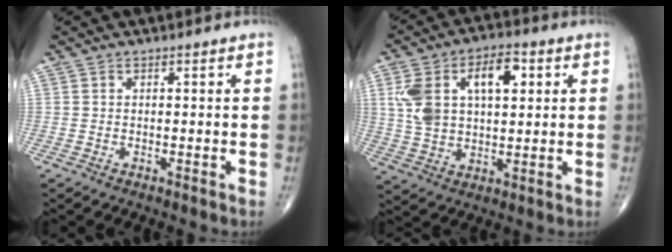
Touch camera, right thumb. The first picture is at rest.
{"total": 14.7, "force": [4.1, 8.4, 11.3], "torque": [-0.191, 0.012, 0.077]}